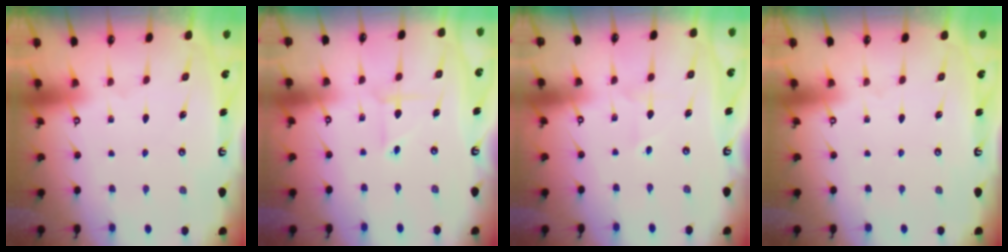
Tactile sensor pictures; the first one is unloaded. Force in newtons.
{"total": 2.6, "press": 2.6, "slide": 0.3}
{"total": 2.3, "press": 2.3, "slide": 0.4}
{"total": 0.0}